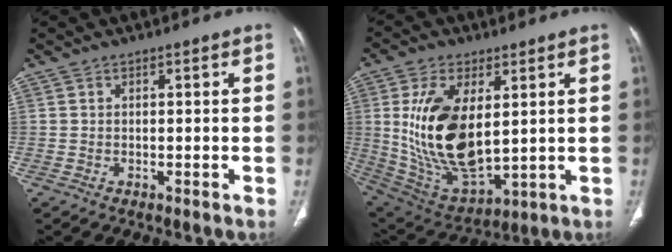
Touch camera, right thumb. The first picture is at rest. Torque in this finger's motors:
{"motor_torque": [2.38, 2.62, 2.34, -0.01, 0.64]}